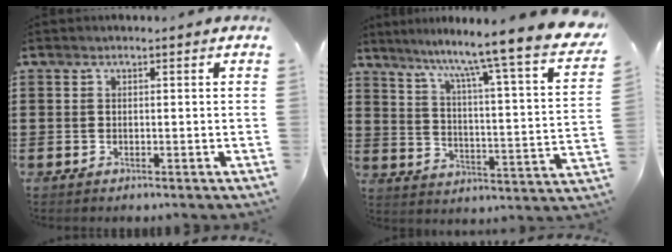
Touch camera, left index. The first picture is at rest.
{"total": 8.6, "force": [7.2, -1.9, 4.3], "torque": [-0.098, -0.074, 0.103]}